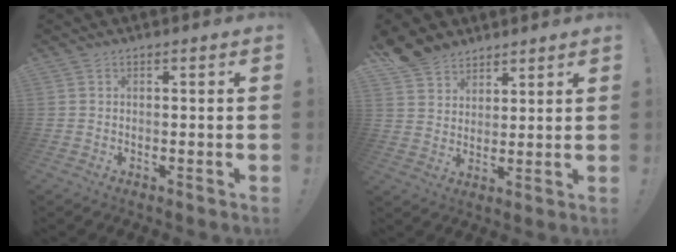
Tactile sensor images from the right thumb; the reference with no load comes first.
{"total": 8.1, "force": [6.4, 4.8, 1.2], "torque": [-0.023, -0.044, 0.128]}